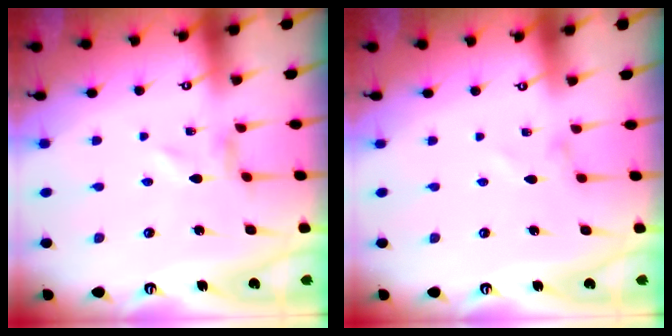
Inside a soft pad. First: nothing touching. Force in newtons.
{"total": 0.0}